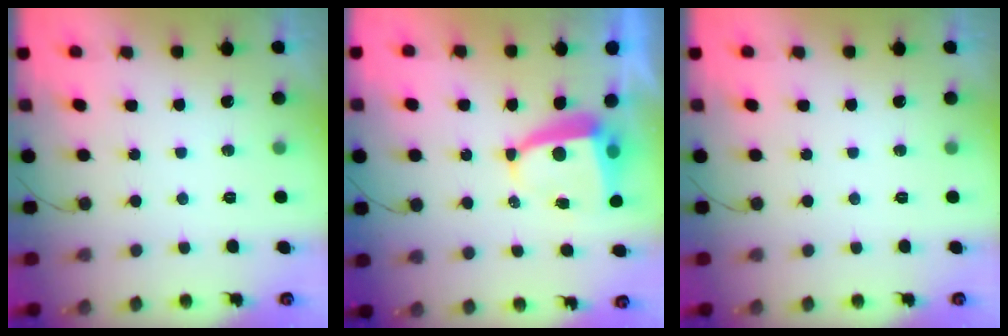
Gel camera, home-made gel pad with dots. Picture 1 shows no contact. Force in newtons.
{"total": 6.1, "press": 6.1, "slide": 0.6}
{"total": 0.0}